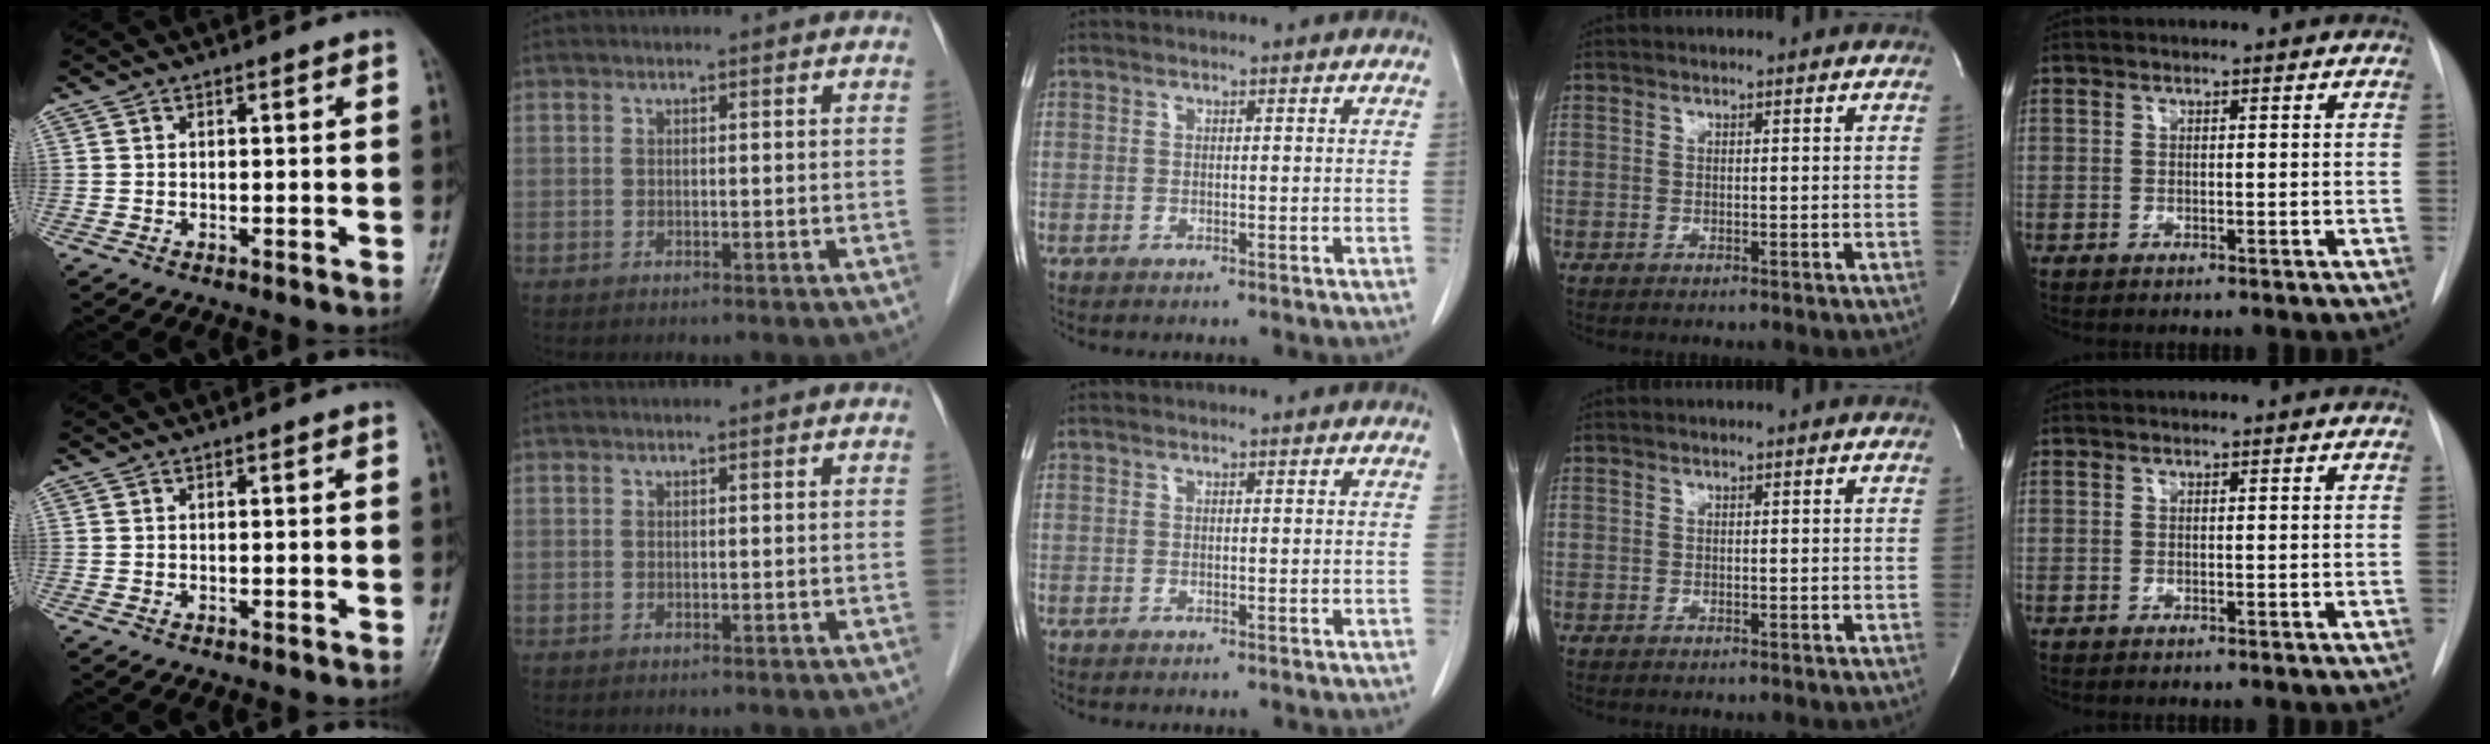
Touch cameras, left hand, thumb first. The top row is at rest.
{}